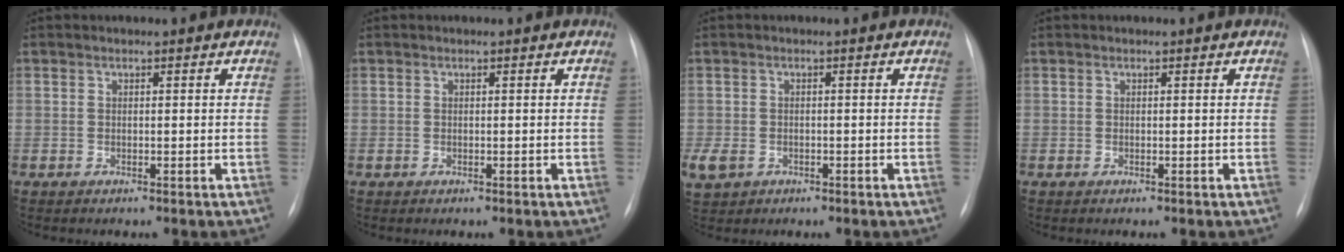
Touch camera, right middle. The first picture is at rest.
{"total": 0.0}
{"total": 4.5, "force": [-2.0, 3.5, 2.1], "torque": [-0.050, -0.002, -0.028]}
{"total": 0.0}